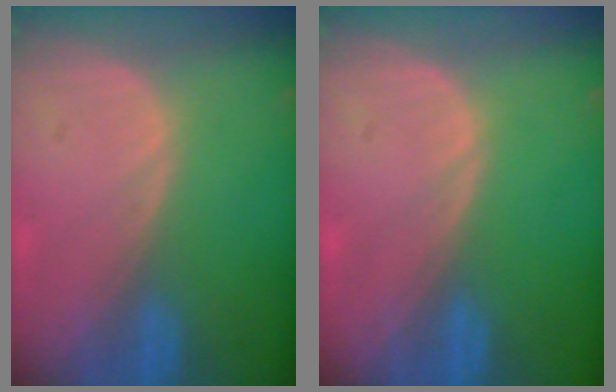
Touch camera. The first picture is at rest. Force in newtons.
{"total": 0.0}